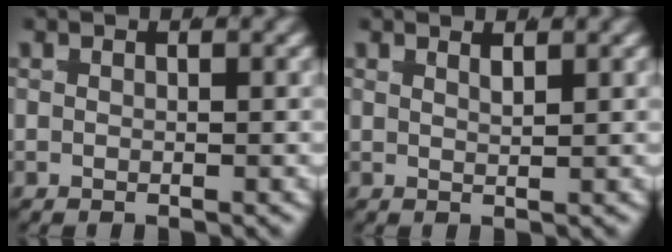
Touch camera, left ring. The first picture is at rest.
{"total": 1.3, "force": [1.1, 0.3, 0.7], "torque": [-0.007, -0.004, 0.019]}